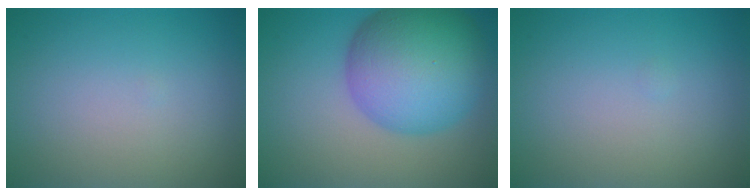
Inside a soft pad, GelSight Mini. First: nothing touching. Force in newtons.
{"total": 11.6, "press": 11.6, "slide": 0.4}
{"total": 0.0}